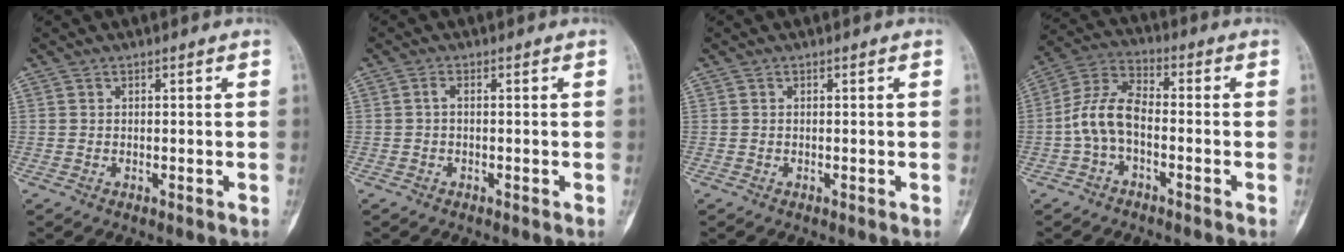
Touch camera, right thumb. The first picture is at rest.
{"total": 1.0, "force": [-0.1, 0.3, 0.9], "torque": [-0.018, 0.002, -0.006]}
{"total": 0.0}
{"total": 8.6, "force": [-2.0, 4.5, 7.0], "torque": [-0.142, 0.033, -0.049]}